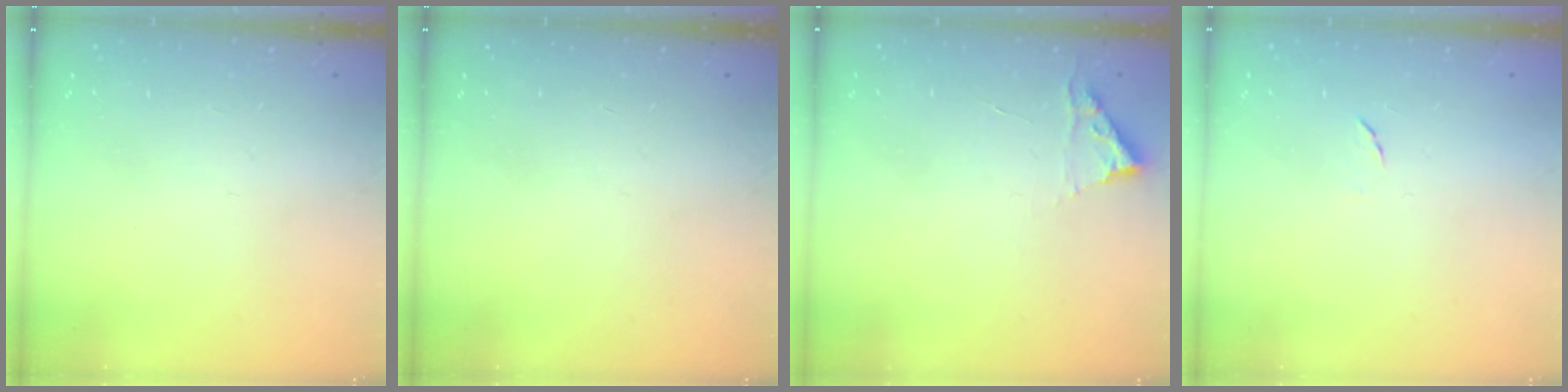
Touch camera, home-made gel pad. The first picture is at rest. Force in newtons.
{"total": 0.0}
{"total": 2.8, "press": 2.8, "slide": 0.3}
{"total": 4.5, "press": 4.5, "slide": 0.5}